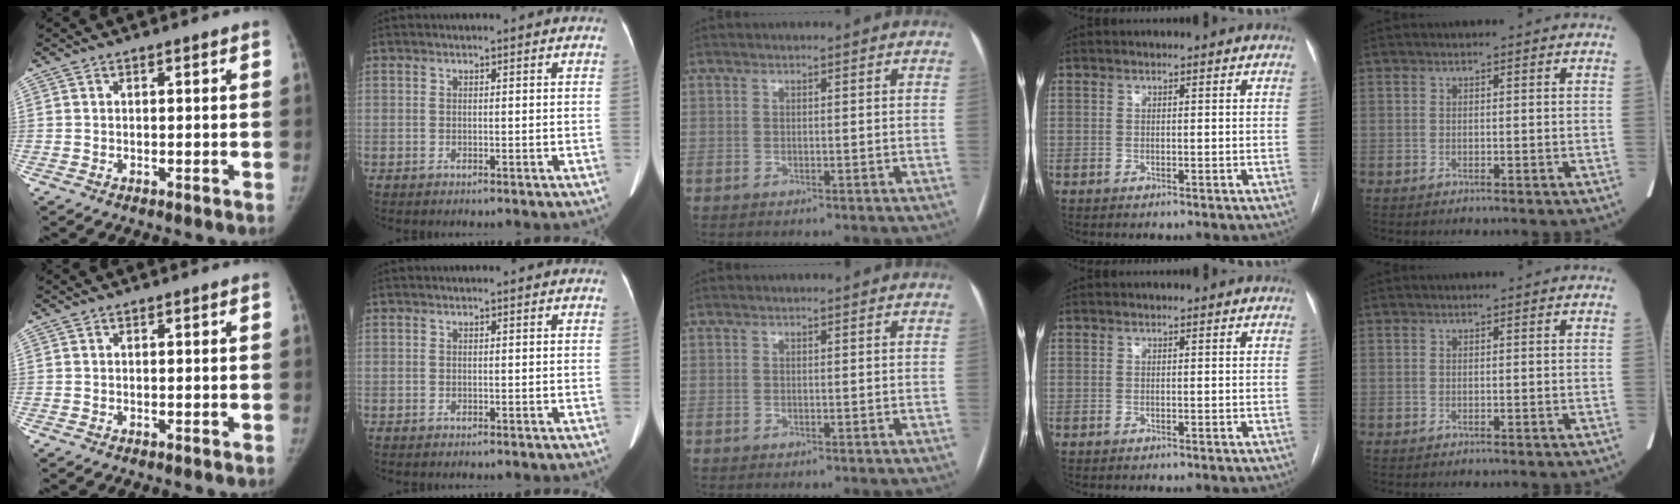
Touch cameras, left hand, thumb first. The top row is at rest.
{}